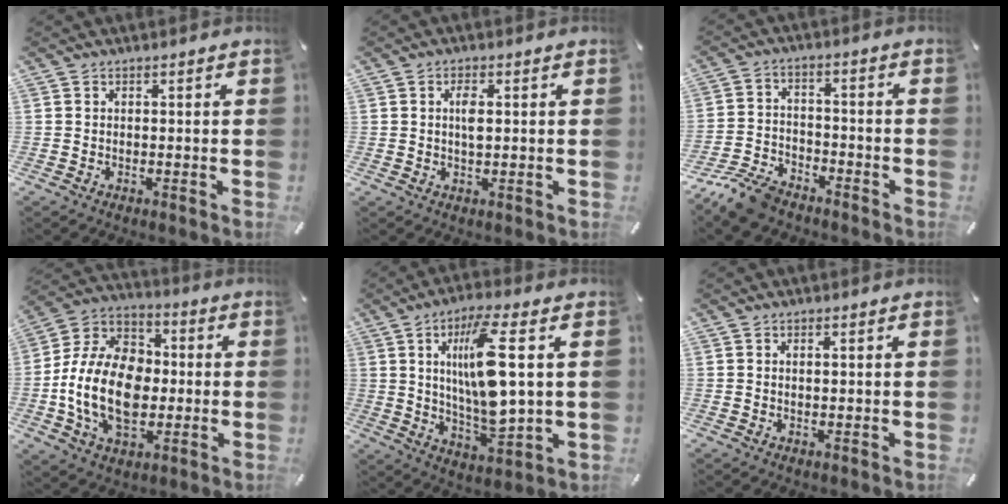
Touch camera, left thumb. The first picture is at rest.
{"total": 3.2, "force": [0.5, 1.3, 2.9], "torque": [-0.051, 0.002, 0.005]}
{"total": 9.4, "force": [-7.8, 3.6, 3.8], "torque": [-0.080, 0.037, -0.150]}
{"total": 18.4, "force": [-3.3, 13.3, 12.4], "torque": [-0.279, 0.018, -0.063]}
{"total": 15.9, "force": [3.8, 4.9, 14.6], "torque": [-0.280, -0.015, 0.054]}
{"total": 1.1, "force": [0.3, 0.3, 1.1], "torque": [-0.020, 0.001, 0.004]}